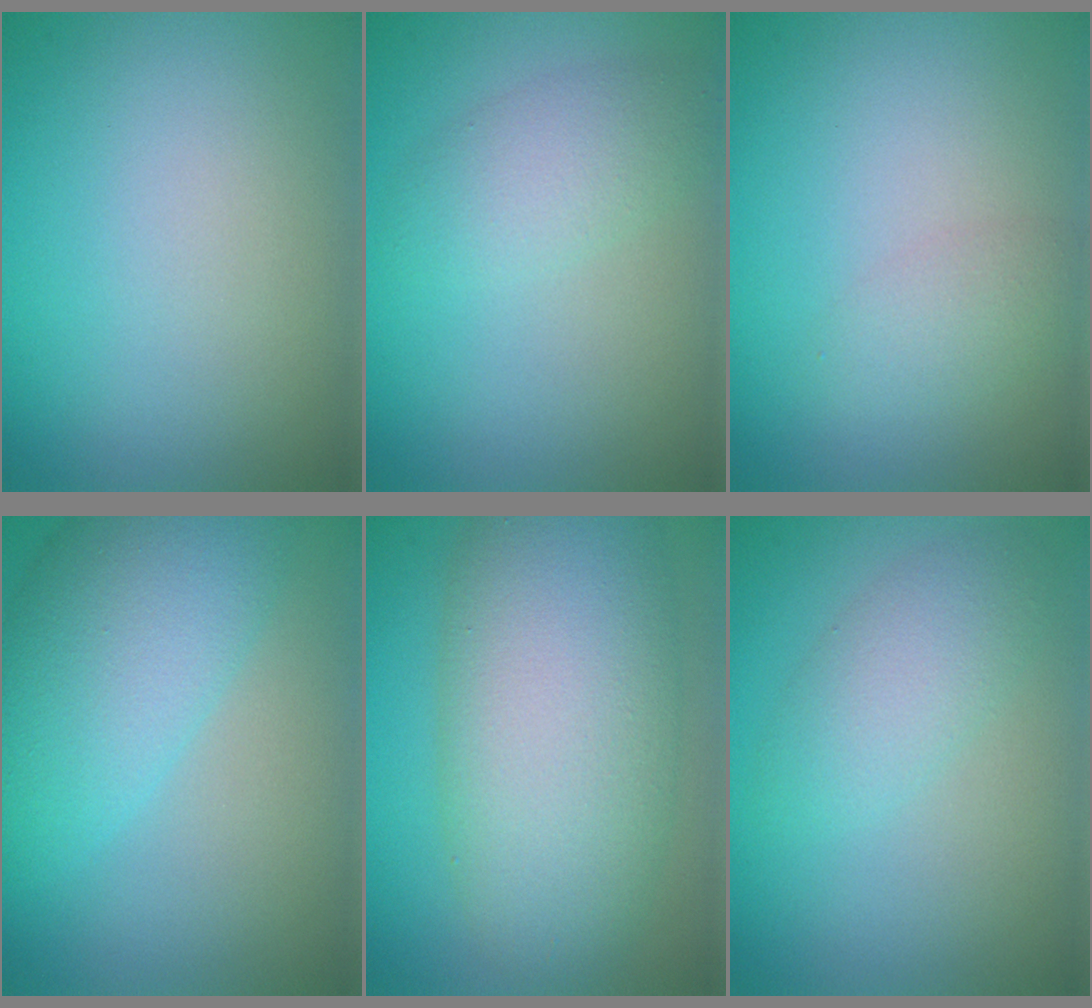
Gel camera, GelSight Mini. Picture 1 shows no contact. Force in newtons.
{"total": 2.7, "press": 2.7, "slide": 0.0}
{"total": 1.6, "press": 1.6, "slide": 0.1}
{"total": 7.2, "press": 7.2, "slide": 0.3}
{"total": 10.2, "press": 10.2, "slide": 0.4}
{"total": 2.8, "press": 2.8, "slide": 0.1}